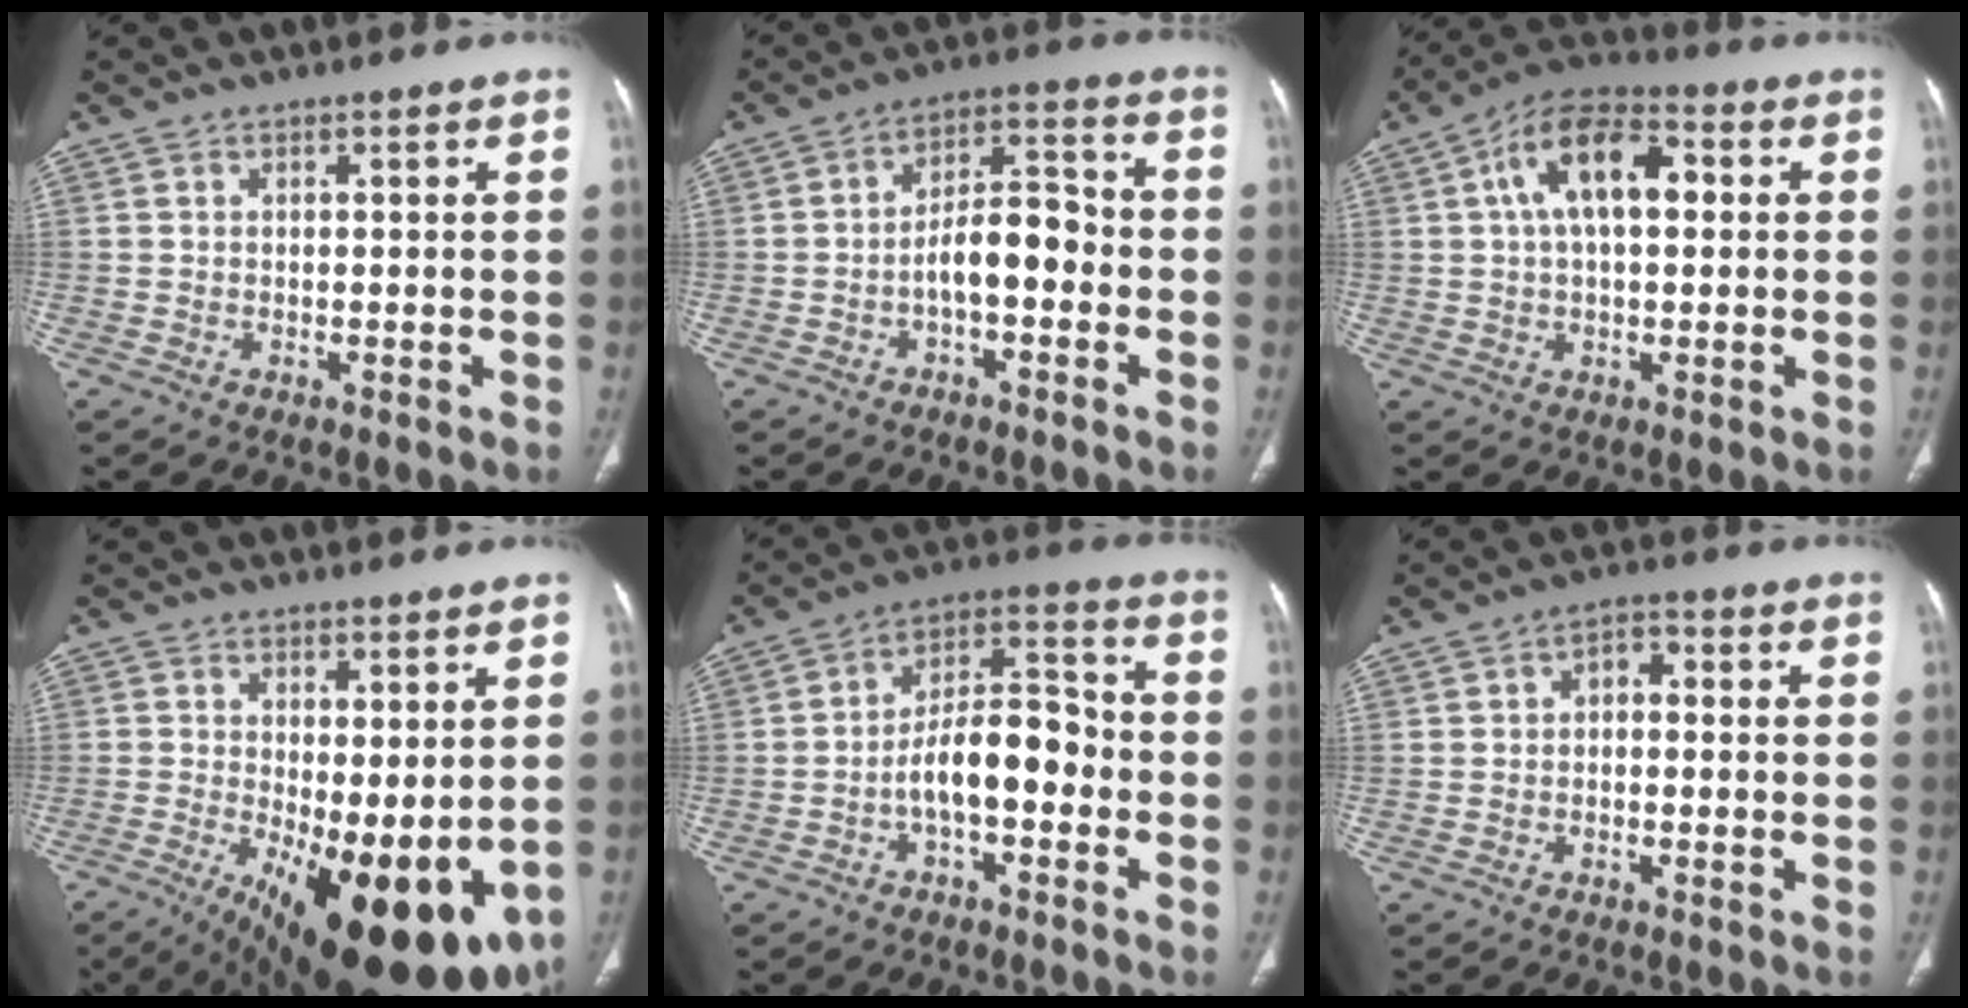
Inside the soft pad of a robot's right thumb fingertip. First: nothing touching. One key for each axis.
{"total": 8.4, "fx": -2.4, "fy": 4.0, "fz": 7.0, "tx": -0.100, "ty": 0.043, "tz": -0.045}
{"total": 13.0, "fx": 2.8, "fy": 6.9, "fz": 10.6, "tx": -0.172, "ty": 0.025, "tz": 0.038}
{"total": 20.7, "fx": -5.4, "fy": 8.1, "fz": 18.2, "tx": -0.230, "ty": -0.034, "tz": -0.057}
{"total": 10.9, "fx": -3.1, "fy": 5.2, "fz": 9.0, "tx": -0.134, "ty": 0.047, "tz": -0.060}
{"total": 3.0, "fx": -0.4, "fy": 2.1, "fz": 2.1, "tx": -0.017, "ty": 0.016, "tz": -0.019}